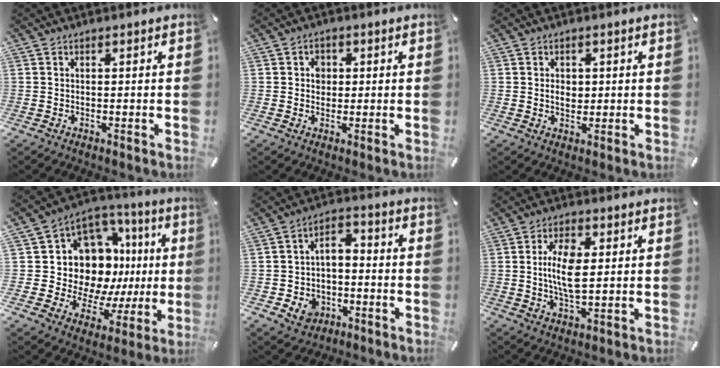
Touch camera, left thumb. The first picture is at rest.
{"total": 3.0, "force": [0.2, 2.8, 1.2], "torque": [-0.004, -0.004, -0.004]}
{"total": 2.8, "force": [0.4, 2.2, 1.7], "torque": [-0.022, -0.001, 0.002]}
{"total": 15.0, "force": [3.1, 12.3, 8.1], "torque": [-0.144, -0.060, 0.072]}
{"total": 7.2, "force": [-3.2, 4.2, 4.9], "torque": [-0.113, 0.014, -0.064]}
{"total": 9.0, "force": [1.2, 4.2, 7.8], "torque": [-0.179, -0.005, 0.010]}